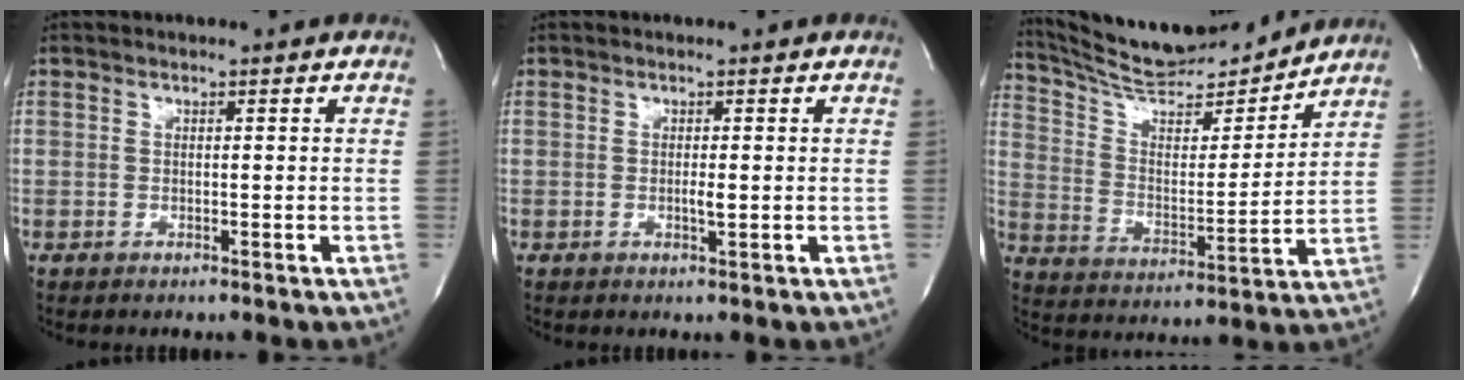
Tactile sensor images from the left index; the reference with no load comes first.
{"total": 1.1, "force": [-0.1, 0.0, 1.0], "torque": [-0.023, -0.003, -0.002]}
{"total": 17.1, "force": [16.2, 1.6, 5.2], "torque": [-0.102, -0.005, 0.271]}